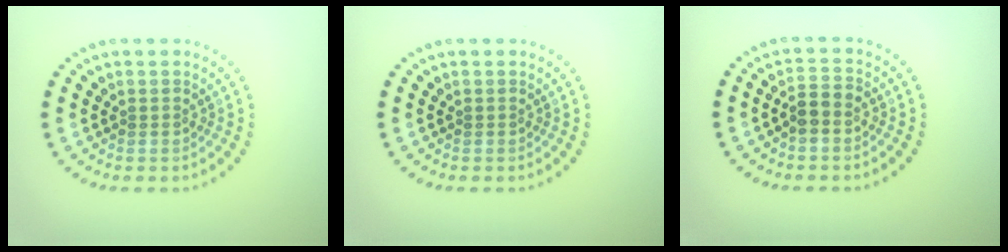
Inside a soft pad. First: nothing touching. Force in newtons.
{"total": 0.0}
{"total": 1.9, "press": 1.8, "slide": 0.7}